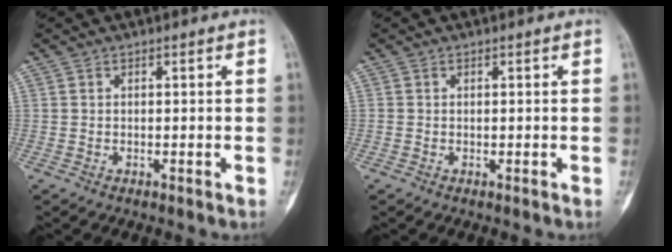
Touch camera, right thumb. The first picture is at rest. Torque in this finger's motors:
{"motor_torque": [-0.24, 0.17, 0.40, 0.06, -0.05]}